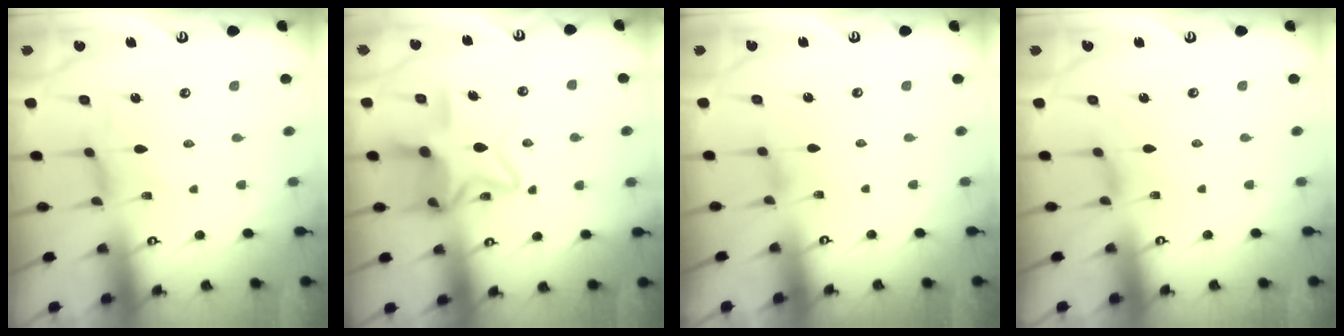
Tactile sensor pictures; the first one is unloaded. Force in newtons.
{"total": 13.5, "press": 13.5, "slide": 1.1}
{"total": 1.0, "press": 1.0, "slide": 0.1}
{"total": 0.8, "press": 0.8, "slide": 0.3}